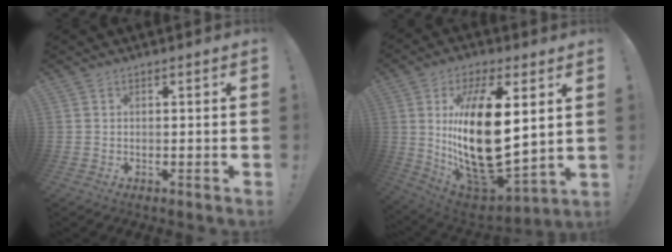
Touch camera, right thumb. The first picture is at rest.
{"total": 24.9, "force": [4.7, 11.7, 21.5], "torque": [-0.412, -0.045, 0.089]}